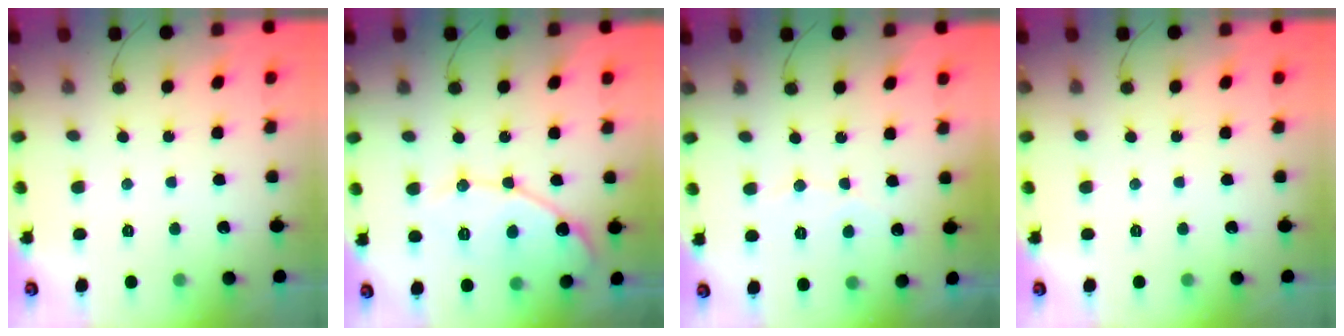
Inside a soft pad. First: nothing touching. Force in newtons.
{"total": 12.8, "press": 12.7, "slide": 1.1}
{"total": 4.1, "press": 4.1, "slide": 0.4}
{"total": 0.0}